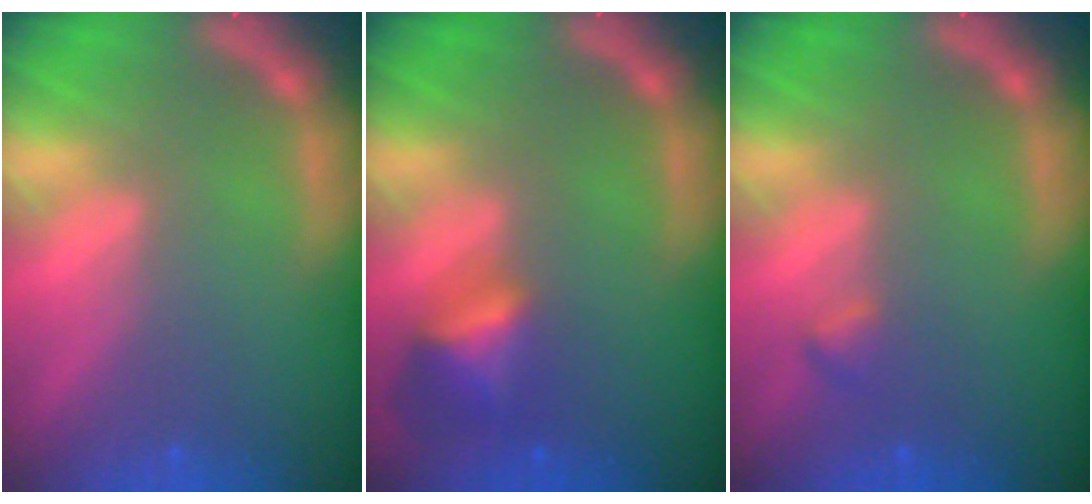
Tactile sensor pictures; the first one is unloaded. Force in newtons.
{"total": 3.5}
{"total": 0.9}